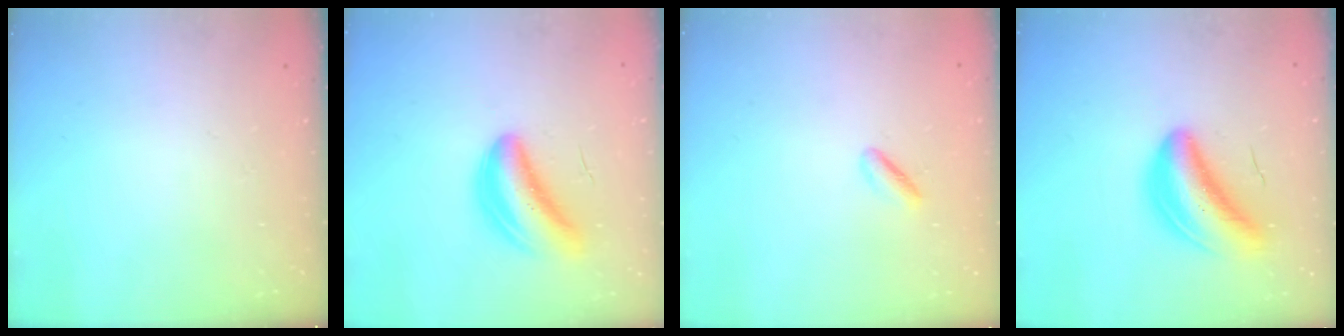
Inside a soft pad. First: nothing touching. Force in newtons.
{"total": 6.6, "press": 6.1, "slide": 2.7}
{"total": 1.6, "press": 1.2, "slide": 1.1}
{"total": 9.1, "press": 8.5, "slide": 3.2}